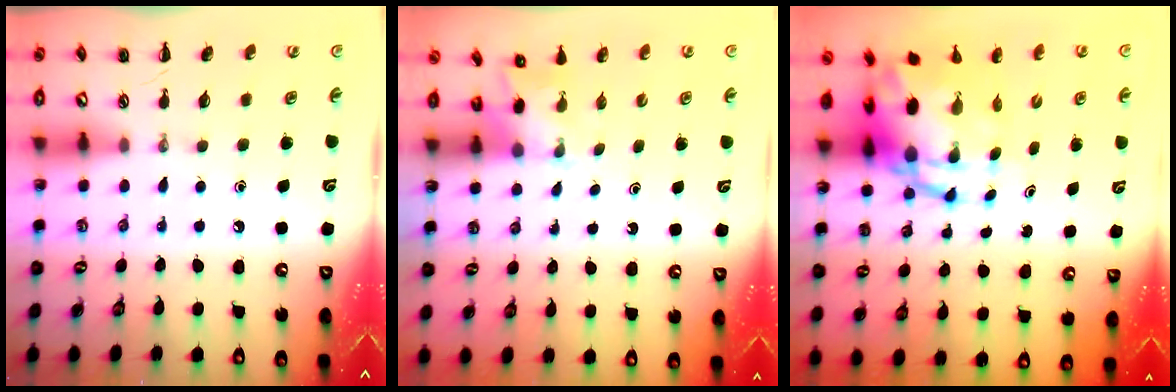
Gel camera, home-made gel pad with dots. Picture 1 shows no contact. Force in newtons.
{"total": 2.1, "press": 2.0, "slide": 0.6}
{"total": 11.0, "press": 10.7, "slide": 2.8}